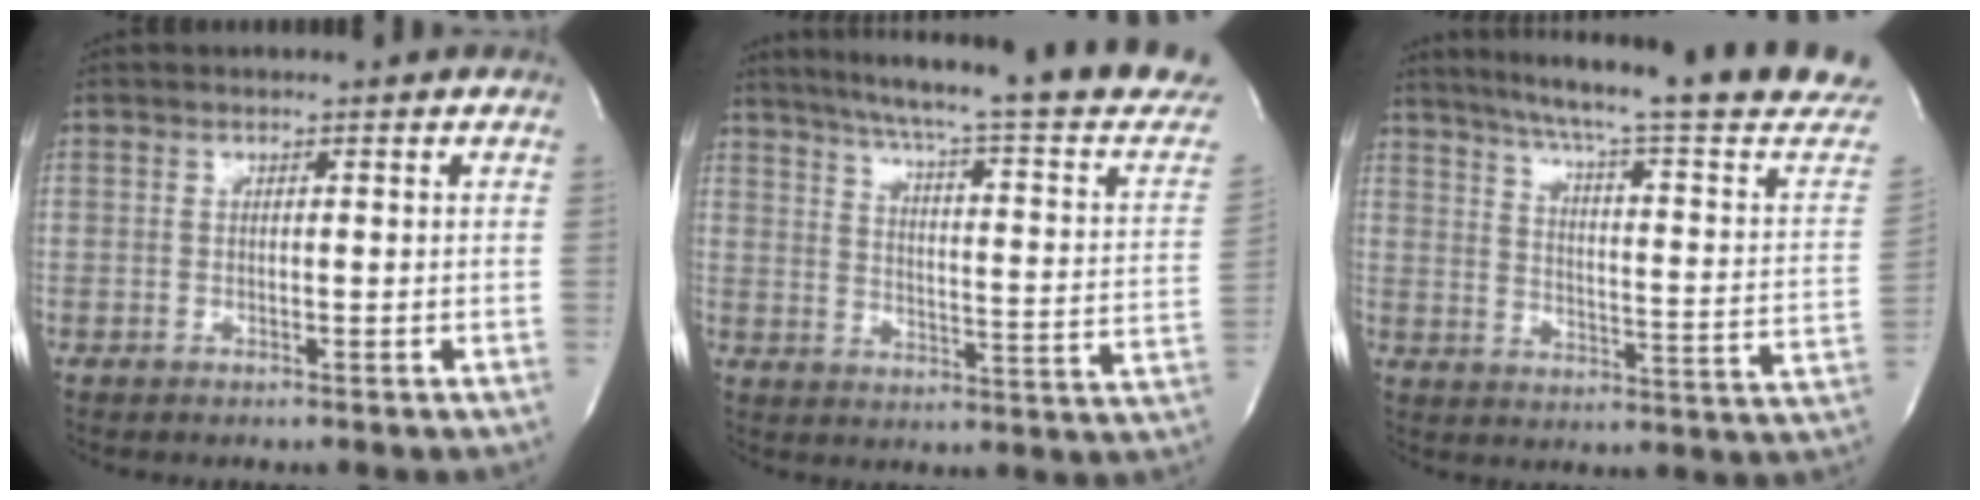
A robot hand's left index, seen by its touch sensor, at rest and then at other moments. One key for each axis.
{"total": 26.8, "fx": 23.3, "fy": 0.6, "fz": 13.2, "tx": -0.196, "ty": -0.071, "tz": 0.286}
{"total": 26.3, "fx": 22.6, "fy": -0.2, "fz": 13.4, "tx": -0.202, "ty": -0.069, "tz": 0.283}